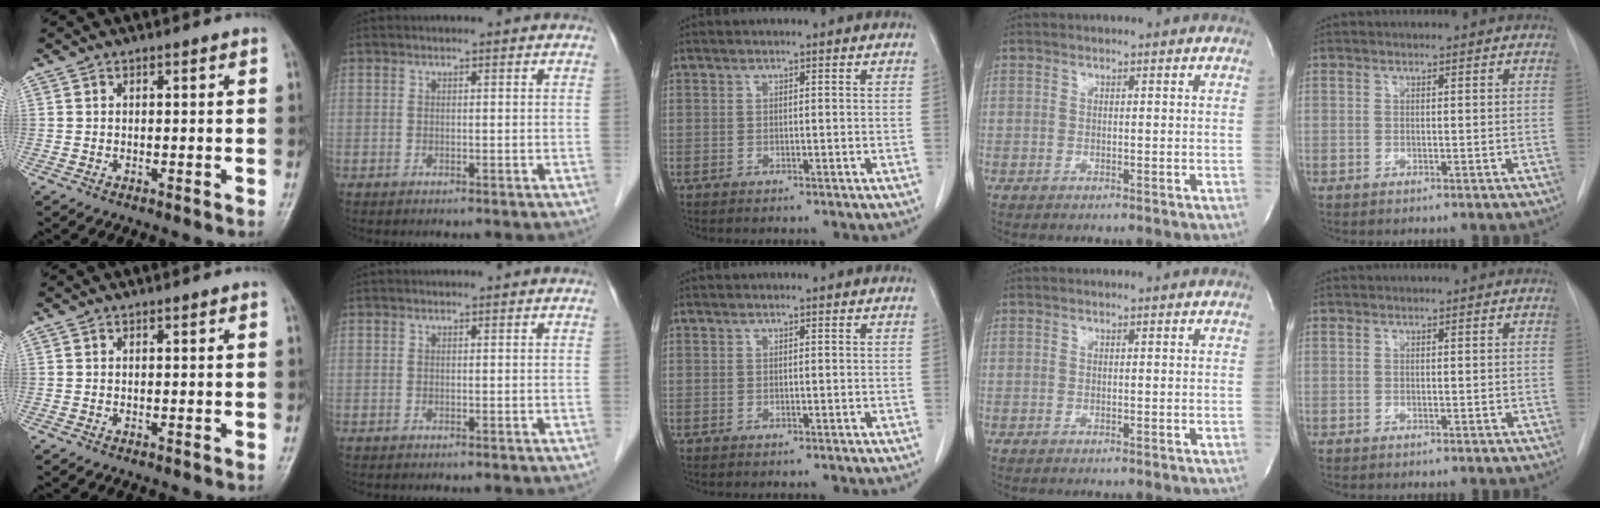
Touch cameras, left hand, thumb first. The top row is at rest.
{}